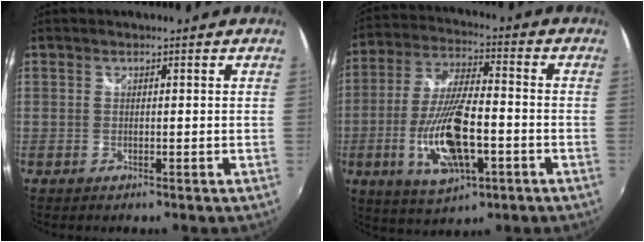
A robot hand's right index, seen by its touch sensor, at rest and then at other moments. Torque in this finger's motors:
{"motor_torque": [0.68, -0.38, 0.58, 0.21]}